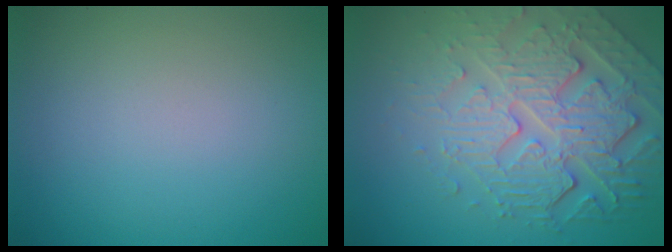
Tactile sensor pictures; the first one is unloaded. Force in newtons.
{"total": 7.2, "press": 5.3, "slide": 4.9}